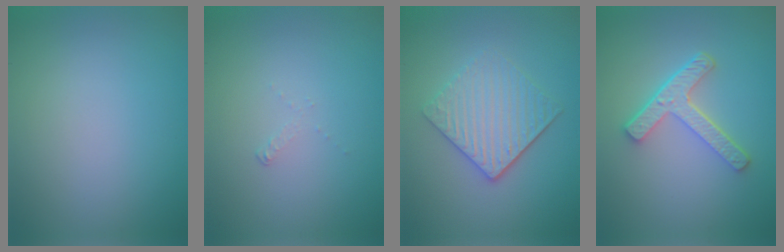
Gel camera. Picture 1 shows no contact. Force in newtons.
{"total": 0.6, "press": 0.2, "slide": 0.6}
{"total": 4.0, "press": 3.3, "slide": 2.3}
{"total": 4.4, "press": 3.3, "slide": 2.9}